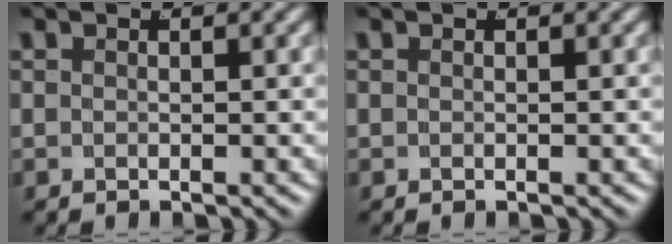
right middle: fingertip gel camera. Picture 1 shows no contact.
{"total": 0.0}